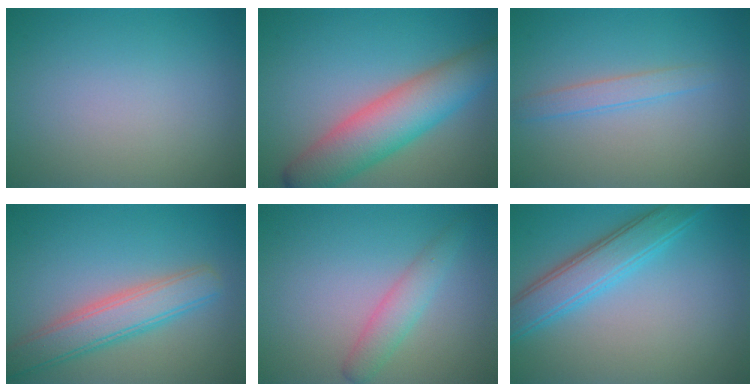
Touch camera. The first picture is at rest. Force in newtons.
{"total": 7.5, "press": 7.5, "slide": 0.3}
{"total": 1.7, "press": 1.7, "slide": 0.1}
{"total": 4.8, "press": 4.8, "slide": 0.2}
{"total": 1.7, "press": 1.7, "slide": 0.1}
{"total": 4.6, "press": 4.6, "slide": 0.2}